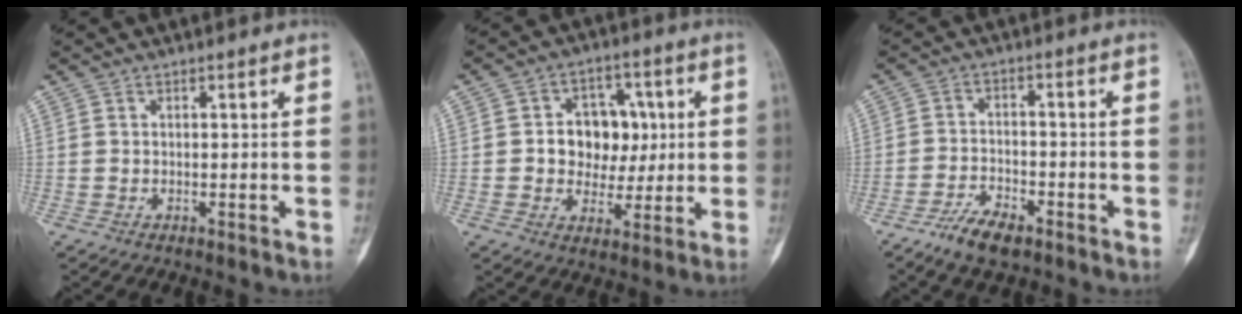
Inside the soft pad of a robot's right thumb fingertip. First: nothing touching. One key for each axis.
{"total": 11.0, "fx": 1.0, "fy": 8.7, "fz": 6.6, "tx": -0.041, "ty": 0.013, "tz": 0.019}
{"total": 6.3, "fx": -4.5, "fy": 2.5, "fz": 3.7, "tx": -0.072, "ty": 0.019, "tz": -0.081}